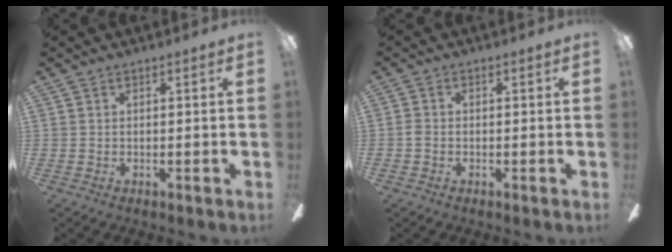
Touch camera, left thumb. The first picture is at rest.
{"total": 1.4, "force": [-0.5, 1.0, 0.9], "torque": [-0.017, 0.005, -0.011]}